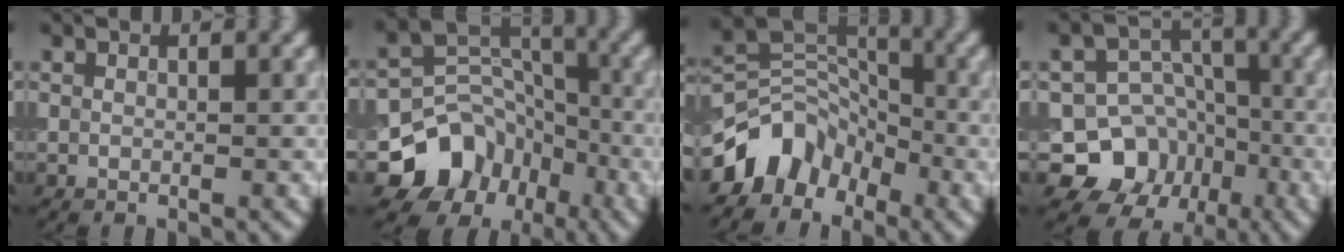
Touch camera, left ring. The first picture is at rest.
{"total": 8.6, "force": [-4.4, 6.9, 2.6], "torque": [-0.037, 0.011, -0.083]}
{"total": 5.6, "force": [-3.4, 3.9, 2.2], "torque": [-0.019, 0.008, -0.072]}
{"total": 9.0, "force": [-4.1, 7.7, 2.4], "torque": [-0.025, 0.010, -0.100]}